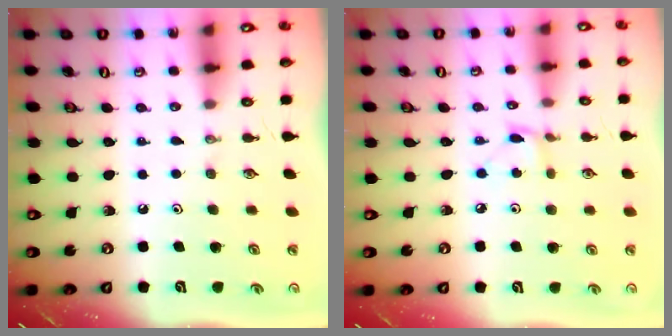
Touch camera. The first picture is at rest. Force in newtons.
{"total": 3.5, "press": 3.5, "slide": 0.4}